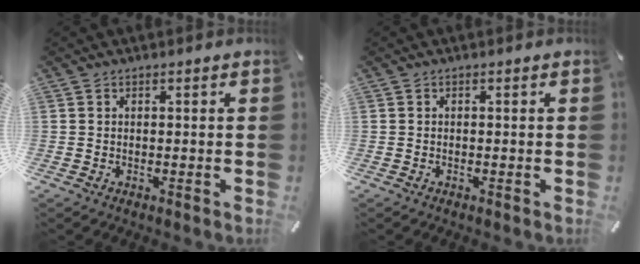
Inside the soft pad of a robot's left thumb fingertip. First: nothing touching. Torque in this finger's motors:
{"motor_torque": [0.01, 0.01, -0.01, -0.01, 0.00]}